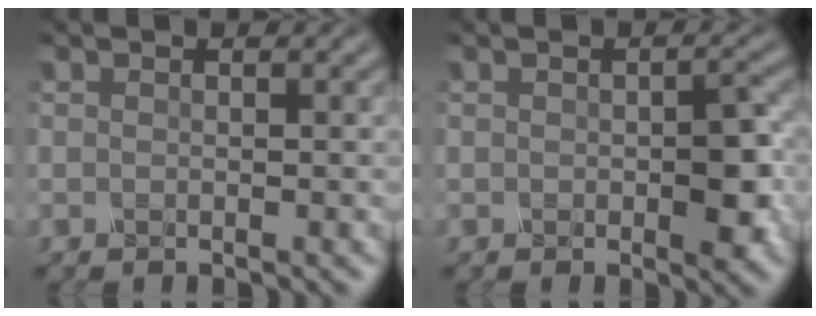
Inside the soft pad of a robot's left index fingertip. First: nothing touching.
{"total": 3.0, "force": [-0.9, 0.9, 2.7], "torque": [-0.058, -0.001, -0.005]}